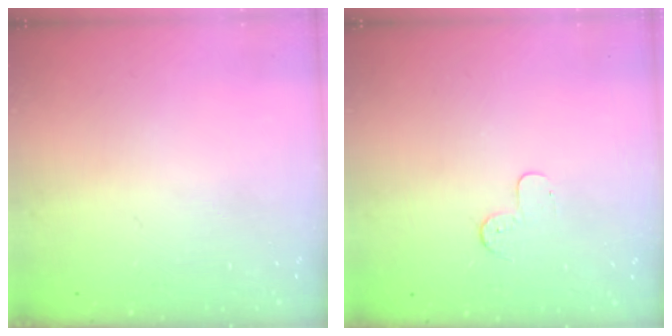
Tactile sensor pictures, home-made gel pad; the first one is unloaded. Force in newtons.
{"total": 3.9, "press": 3.9, "slide": 0.4}